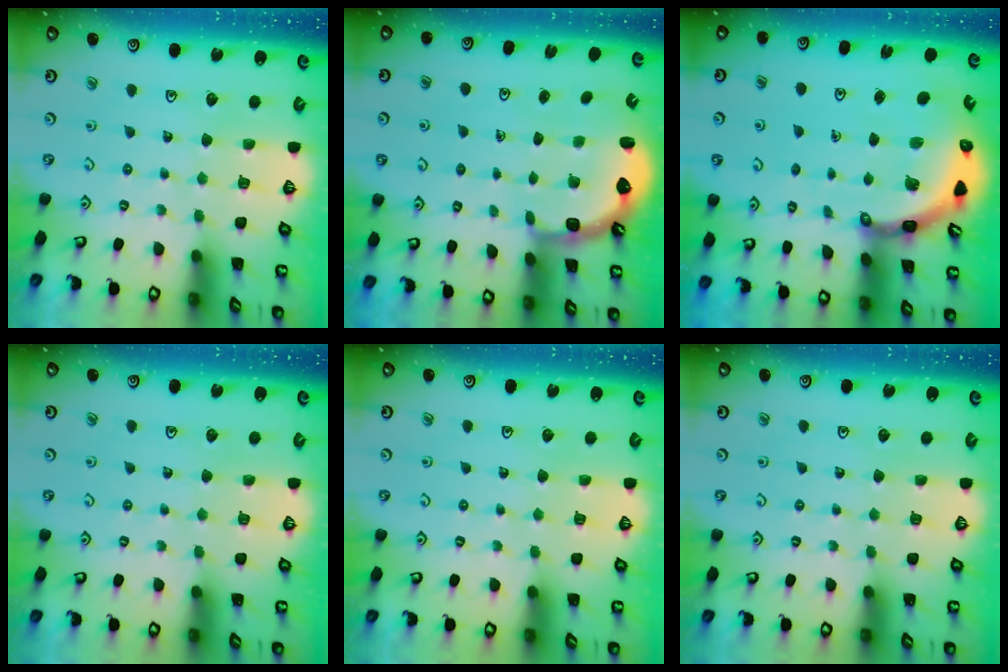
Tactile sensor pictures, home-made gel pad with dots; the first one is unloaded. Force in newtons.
{"total": 2.7, "press": 2.1, "slide": 1.7}
{"total": 5.7, "press": 5.7, "slide": 0.7}
{"total": 0.0}
{"total": 0.0}
{"total": 0.0}